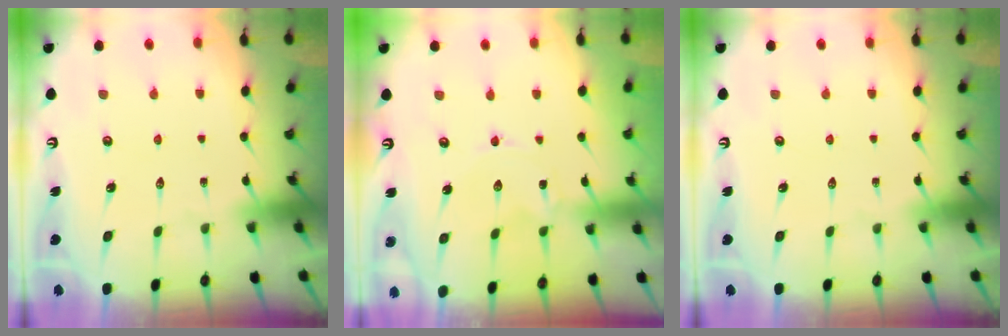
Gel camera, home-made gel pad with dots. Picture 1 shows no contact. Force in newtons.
{"total": 0.0}
{"total": 0.0}